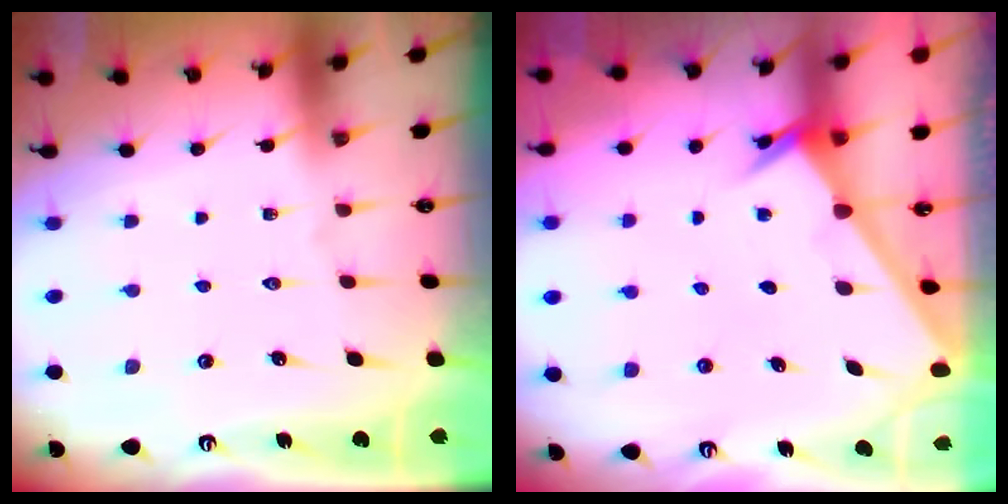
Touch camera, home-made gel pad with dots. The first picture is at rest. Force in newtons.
{"total": 2.3, "press": 2.3, "slide": 0.2}